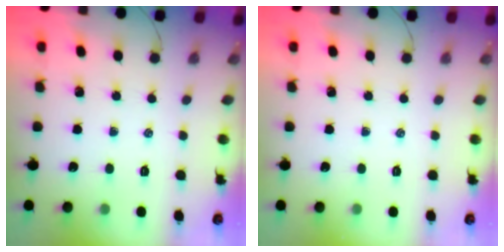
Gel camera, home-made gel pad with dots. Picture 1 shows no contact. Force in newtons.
{"total": 0.0}